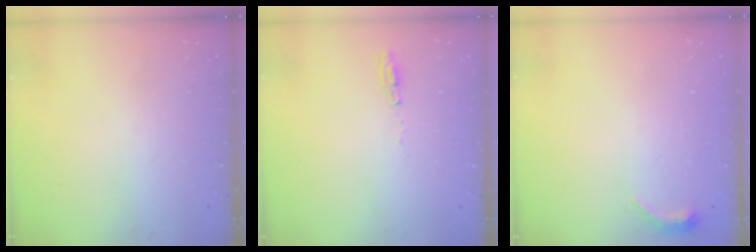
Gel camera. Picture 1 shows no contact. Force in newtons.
{"total": 11.2, "press": 5.8, "slide": 9.6}
{"total": 4.8, "press": 4.7, "slide": 0.9}